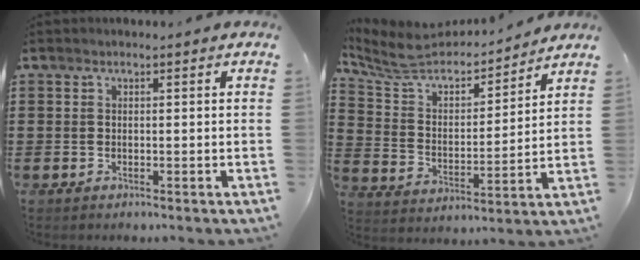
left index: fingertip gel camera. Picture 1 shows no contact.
{"total": 6.7, "force": [5.9, 2.1, 2.2], "torque": [-0.076, -0.039, 0.098]}